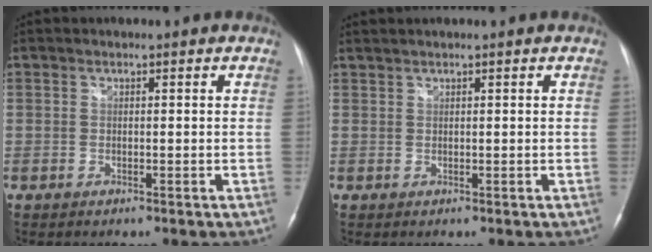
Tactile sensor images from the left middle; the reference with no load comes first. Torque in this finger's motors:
{"motor_torque": [0.01, -0.11, 0.04, -0.01]}